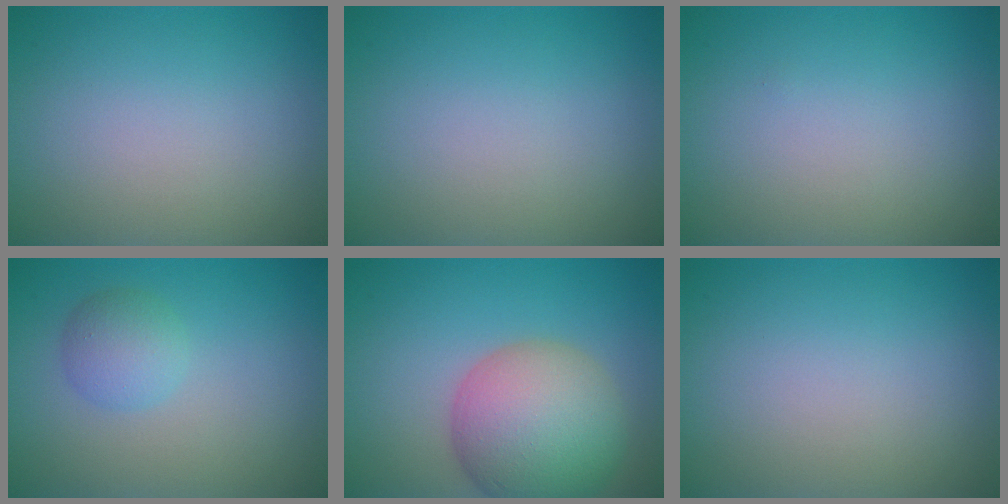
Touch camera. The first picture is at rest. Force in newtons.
{"total": 0.0}
{"total": 0.0}
{"total": 2.5, "press": 2.5, "slide": 0.1}
{"total": 9.2, "press": 9.1, "slide": 0.6}
{"total": 0.0}